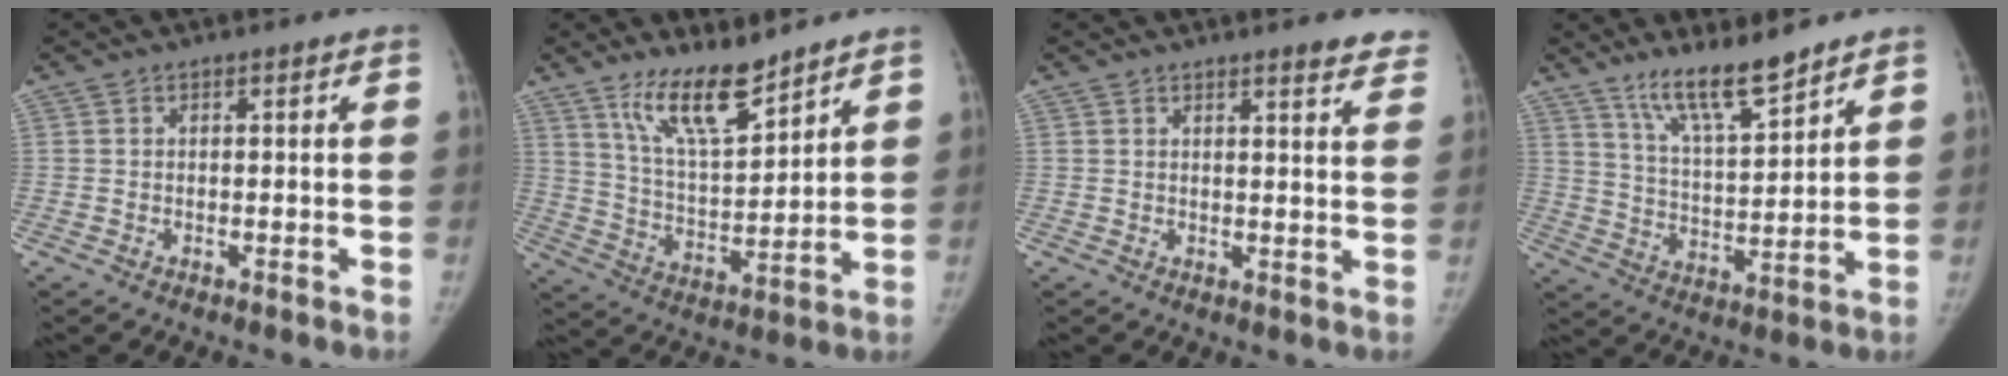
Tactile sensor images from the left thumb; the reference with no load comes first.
{"total": 12.0, "force": [9.1, 3.1, 7.1], "torque": [-0.104, -0.066, 0.175]}
{"total": 6.3, "force": [5.3, 1.2, 3.1], "torque": [-0.009, -0.022, 0.048]}
{"total": 10.9, "force": [8.6, 1.9, 6.5], "torque": [-0.102, -0.063, 0.162]}